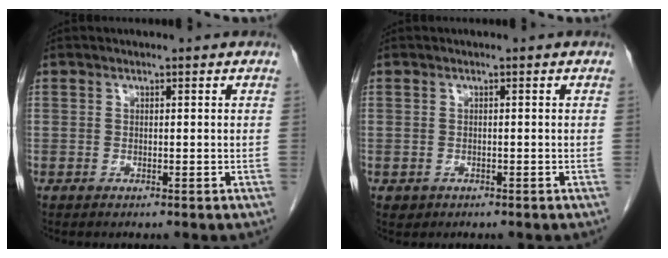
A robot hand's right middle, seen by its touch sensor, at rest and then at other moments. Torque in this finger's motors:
{"motor_torque": [0.47, -0.20, -0.02, -0.01]}